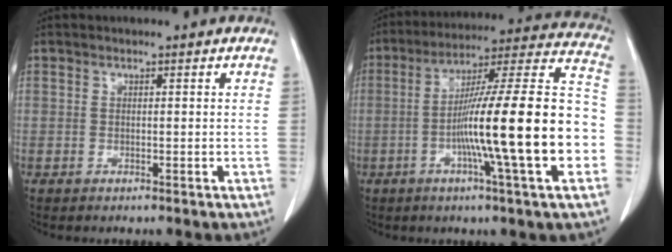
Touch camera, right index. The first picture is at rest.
{"total": 22.9, "force": [-5.0, 0.3, 22.3], "torque": [-0.302, 0.011, -0.089]}